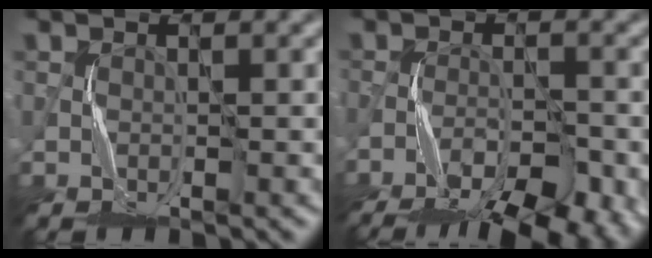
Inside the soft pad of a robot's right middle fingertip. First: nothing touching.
{"total": 13.2, "force": [-10.2, 4.6, 6.9], "torque": [-0.111, -0.035, -0.131]}